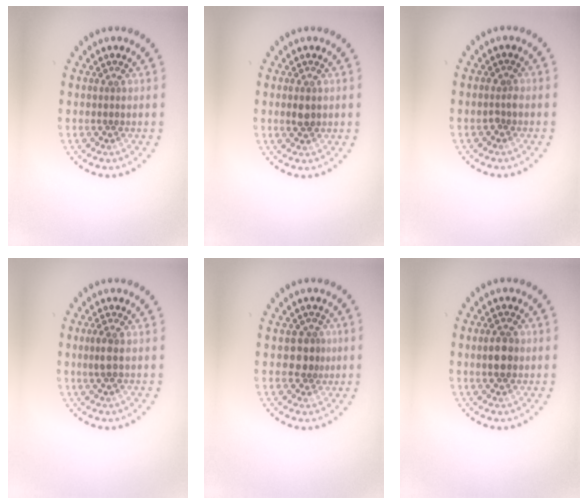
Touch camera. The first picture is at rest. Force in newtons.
{"total": 1.2, "press": 1.2, "slide": 0.2}
{"total": 0.6, "press": 0.6, "slide": 0.1}
{"total": 1.2, "press": 1.1, "slide": 0.4}
{"total": 2.1, "press": 1.7, "slide": 1.2}
{"total": 2.9, "press": 2.9, "slide": 0.1}